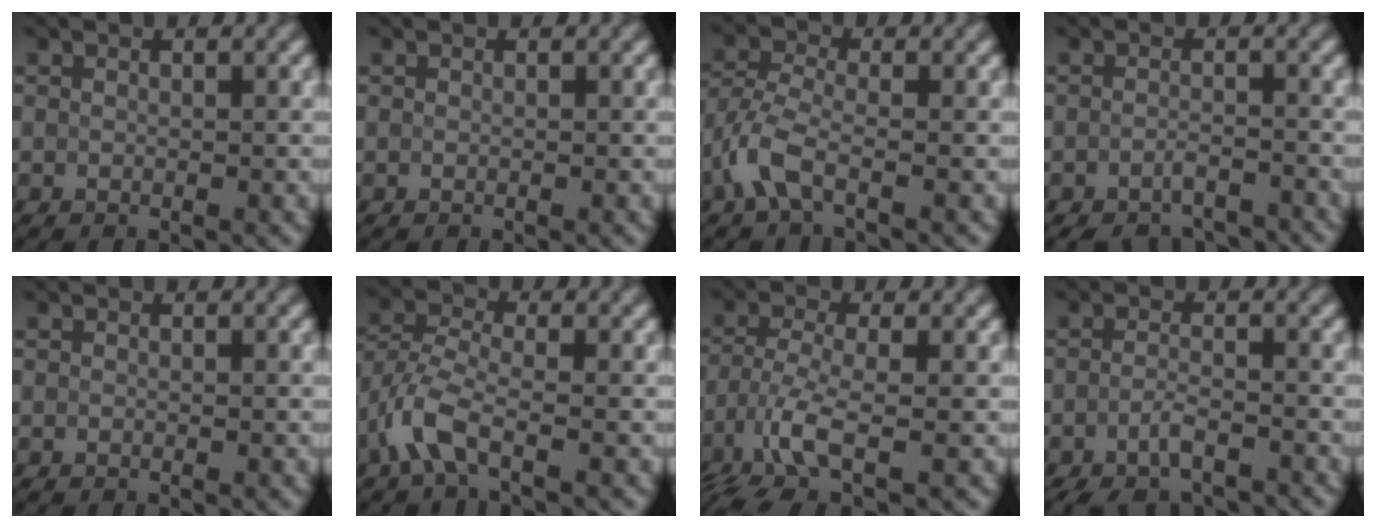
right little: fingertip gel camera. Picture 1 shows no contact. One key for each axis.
{"total": 0.0}
{"total": 3.7, "fx": -2.0, "fy": 1.4, "fz": 2.8, "tx": -0.072, "ty": 0.002, "tz": -0.056}
{"total": 3.3, "fx": -2.8, "fy": 1.0, "fz": 1.4, "tx": -0.024, "ty": -0.009, "tz": -0.043}
{"total": 0.0}
{"total": 4.2, "fx": -2.3, "fy": 1.5, "fz": 3.2, "tx": -0.077, "ty": 0.002, "tz": -0.062}
{"total": 4.8, "fx": -2.3, "fy": 1.3, "fz": 4.0, "tx": -0.092, "ty": -0.005, "tz": -0.055}
{"total": 4.0, "fx": -2.8, "fy": 1.2, "fz": 2.5, "tx": -0.048, "ty": -0.008, "tz": -0.053}